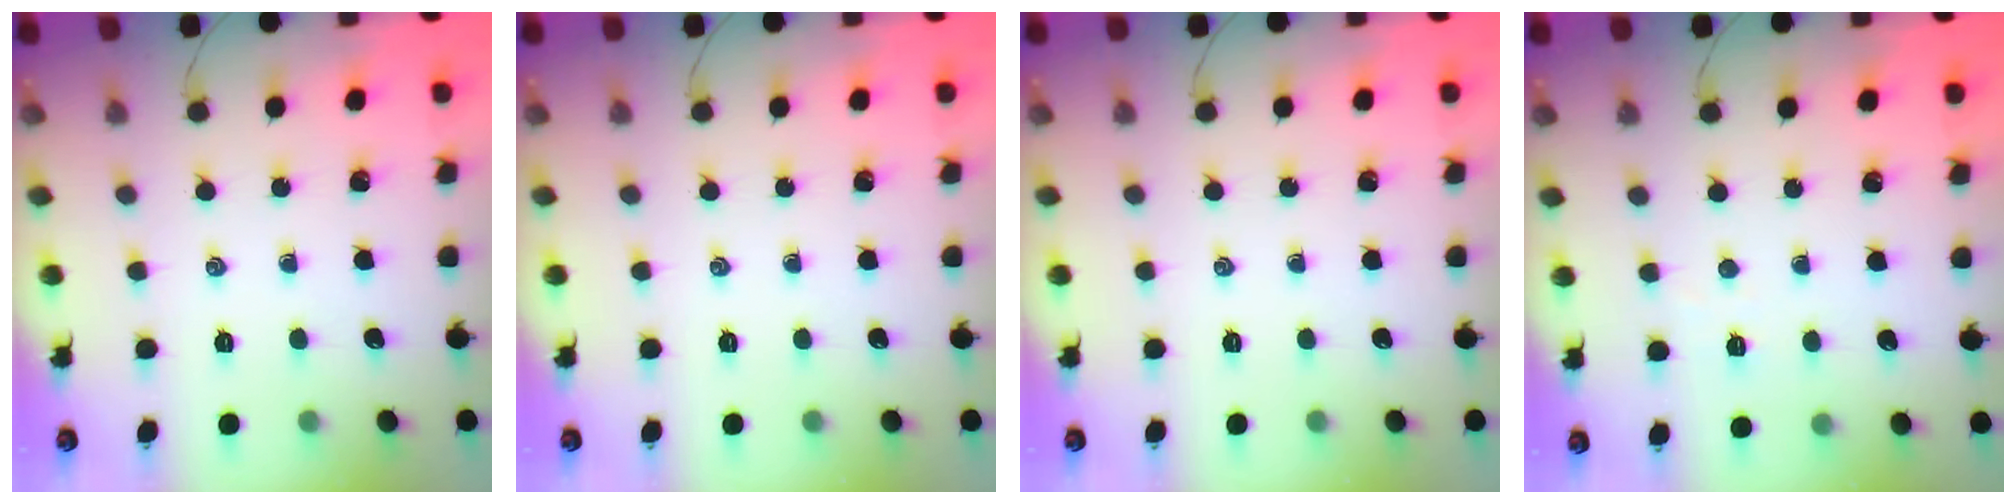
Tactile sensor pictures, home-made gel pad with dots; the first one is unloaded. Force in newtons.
{"total": 0.0}
{"total": 0.0}
{"total": 2.9, "press": 2.8, "slide": 0.6}